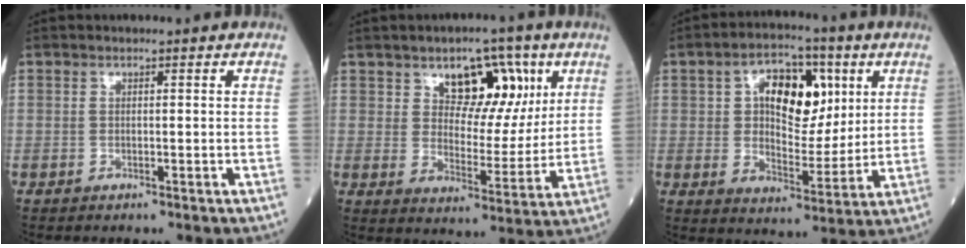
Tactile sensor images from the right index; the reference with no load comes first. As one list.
[{"total": 10.5, "force": [5.3, 5.6, 7.2], "torque": [-0.095, 0.009, 0.086]}, {"total": 12.4, "force": [3.8, 6.5, 9.8], "torque": [-0.158, 0.020, 0.064]}]